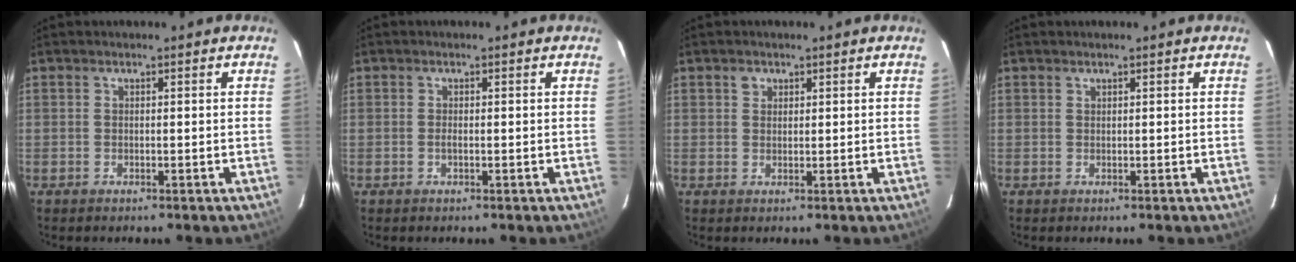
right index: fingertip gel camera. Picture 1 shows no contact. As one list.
[{"total": 0.7, "force": [-0.1, 0.1, 0.7], "torque": [-0.014, 0.000, -0.004]}, {"total": 1.5, "force": [0.8, 1.2, 0.3], "torque": [-0.002, 0.005, 0.013]}, {"total": 0.0}]